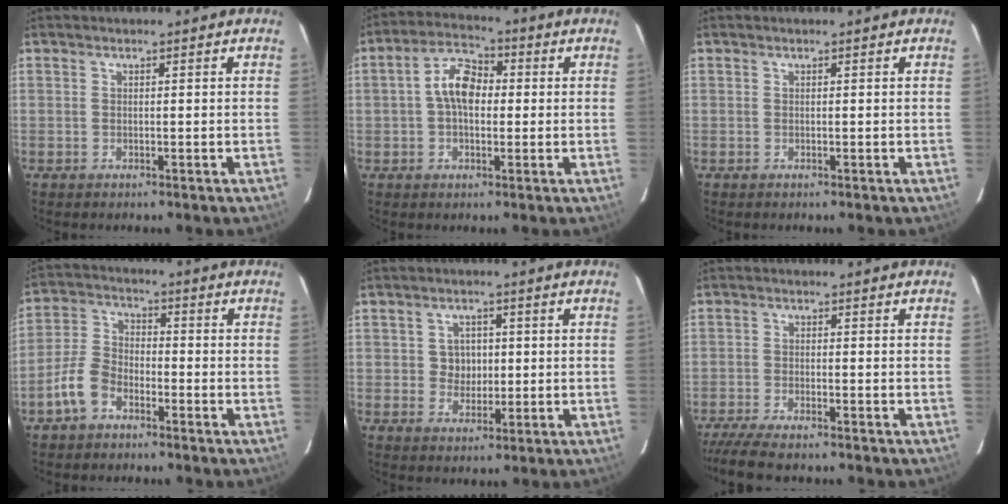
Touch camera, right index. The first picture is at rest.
{"total": 7.5, "force": [0.3, 4.7, 5.9], "torque": [-0.110, 0.024, 0.003]}
{"total": 0.0}
{"total": 7.0, "force": [-4.4, 4.0, 3.7], "torque": [-0.087, 0.015, -0.092]}
{"total": 2.8, "force": [0.3, 2.6, 0.9], "torque": [-0.013, 0.007, 0.007]}
{"total": 7.8, "force": [-6.8, 0.7, 3.9], "torque": [-0.098, -0.031, -0.123]}